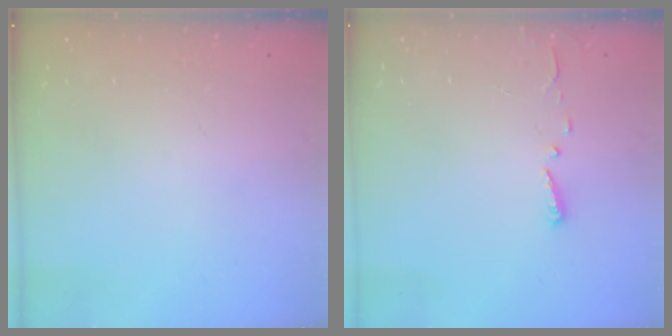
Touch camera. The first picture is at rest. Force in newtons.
{"total": 3.0, "press": 2.9, "slide": 0.3}